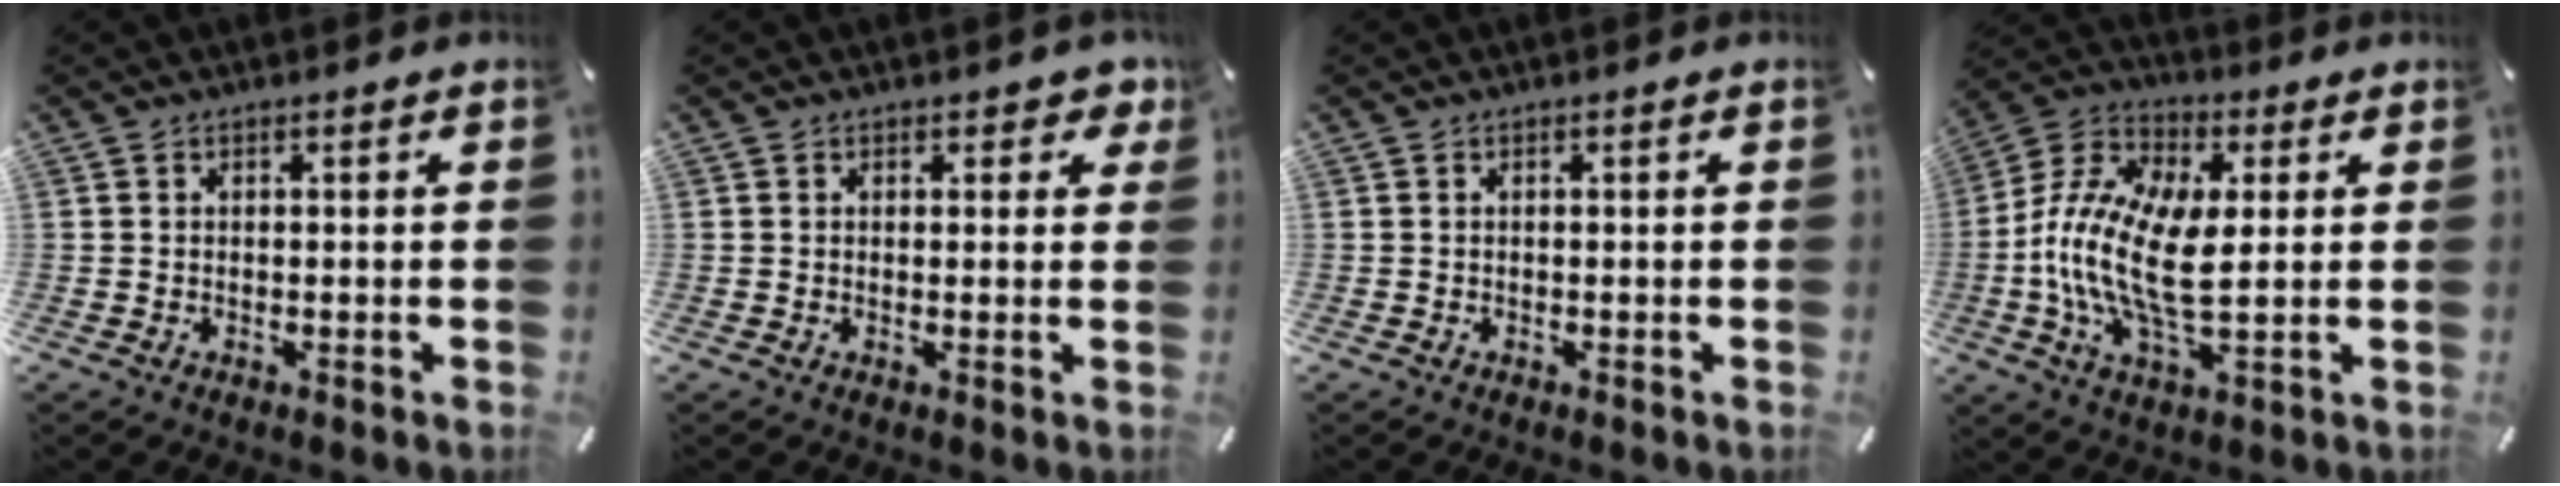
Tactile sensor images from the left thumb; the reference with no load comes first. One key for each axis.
{"total": 2.6, "fx": 1.5, "fy": 1.7, "fz": 1.4, "tx": -0.006, "ty": -0.003, "tz": 0.021}
{"total": 0.0}
{"total": 15.8, "fx": -1.1, "fy": 7.6, "fz": 13.8, "tx": -0.311, "ty": -0.012, "tz": -0.026}